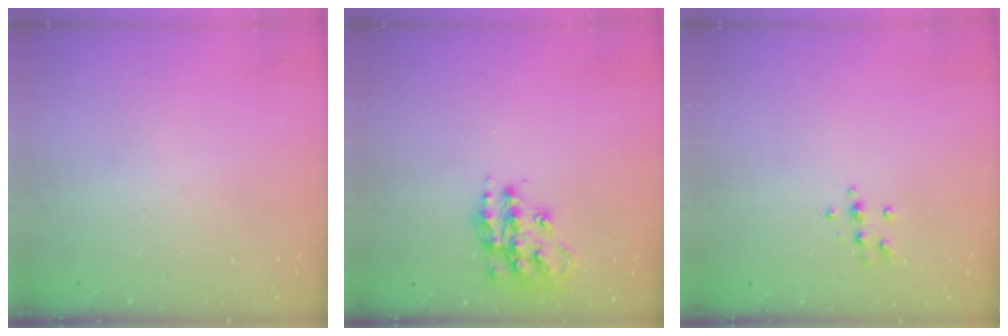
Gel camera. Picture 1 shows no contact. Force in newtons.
{"total": 16.1, "press": 16.1, "slide": 1.0}
{"total": 6.2, "press": 6.2, "slide": 0.9}